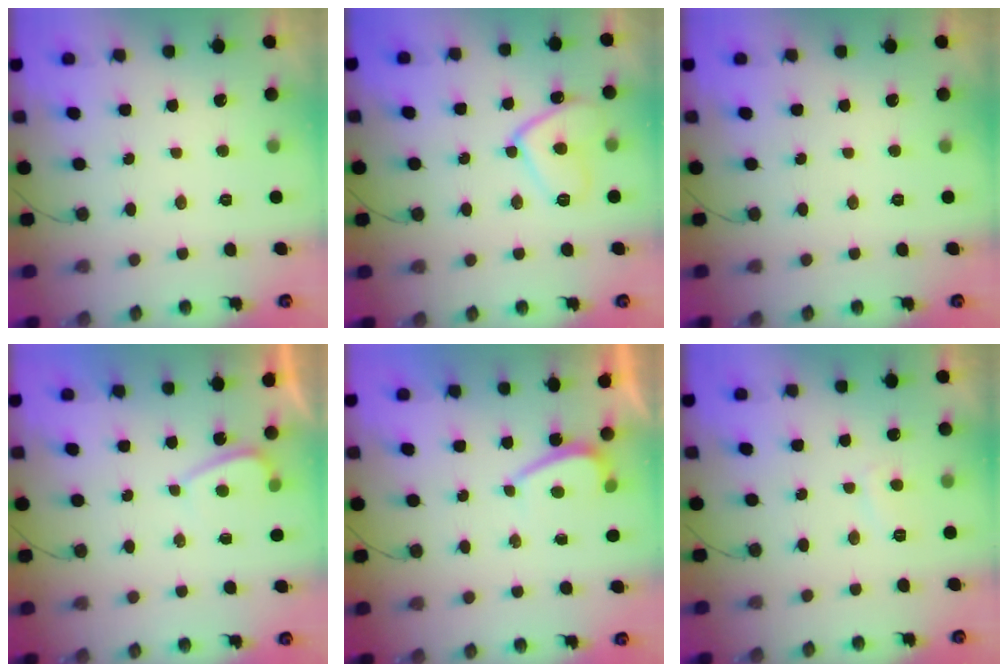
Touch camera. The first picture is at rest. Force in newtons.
{"total": 11.1, "press": 11.0, "slide": 1.1}
{"total": 0.0}
{"total": 1.1, "press": 1.0, "slide": 0.5}
{"total": 0.6, "press": 0.3, "slide": 0.5}
{"total": 2.6, "press": 2.5, "slide": 0.7}